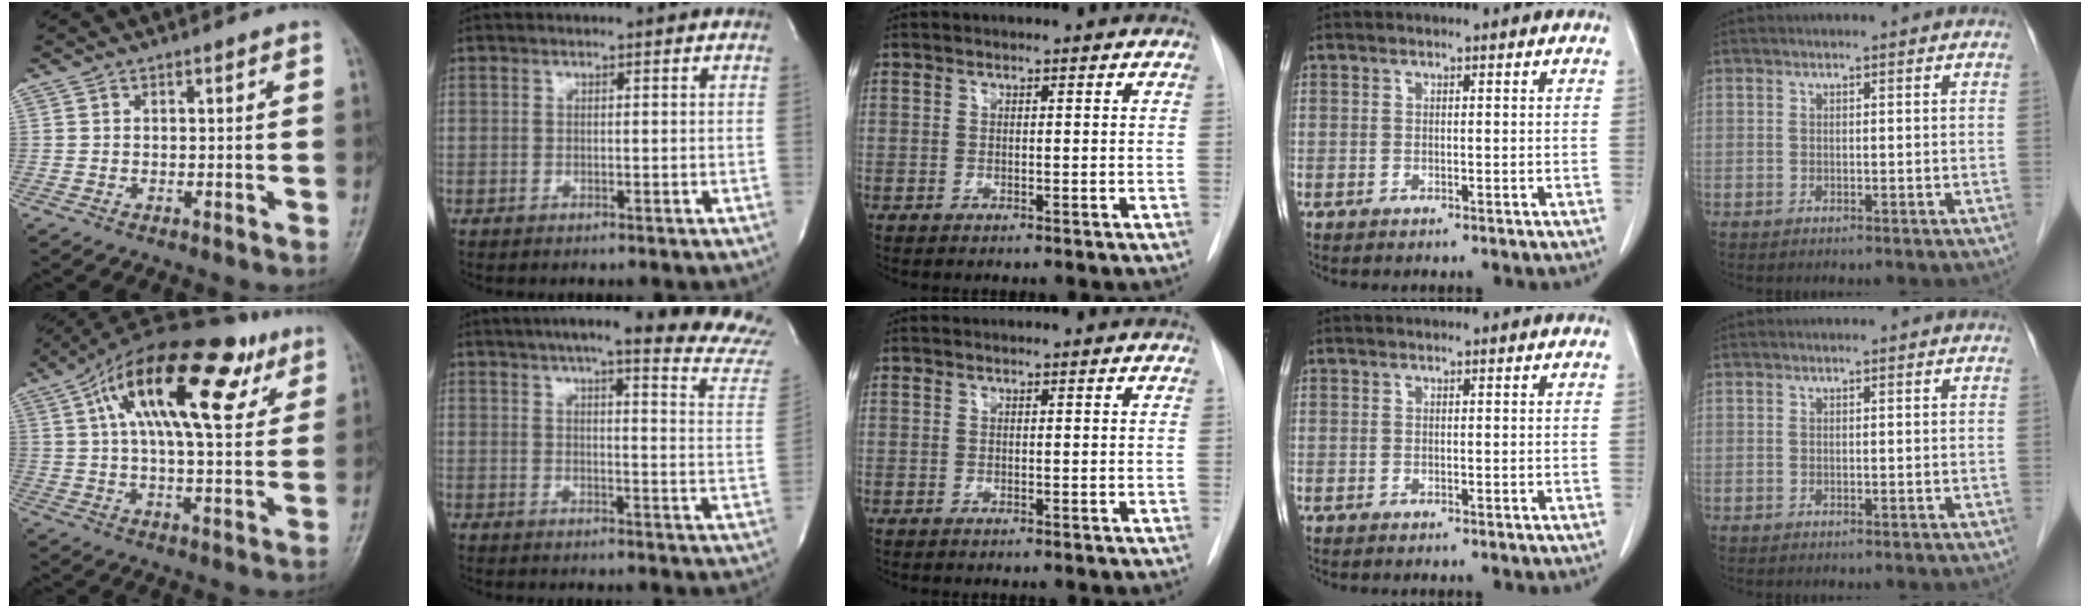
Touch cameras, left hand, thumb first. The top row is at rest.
{"thumb": {"total": 24.3, "force": [9.9, 10.0, 19.8], "torque": [-0.304, 0.014, 0.151]}, "index": {"total": 23.6, "force": [20.8, 1.1, 11.0], "torque": [-0.145, -0.065, 0.235]}}